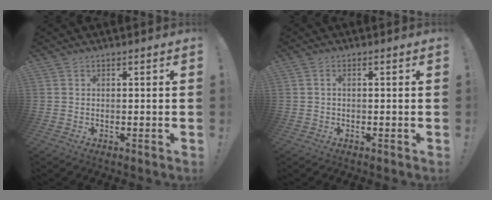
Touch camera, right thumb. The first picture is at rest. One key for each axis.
{"total": 1.0, "fx": -0.4, "fy": 0.1, "fz": 0.9, "tx": -0.019, "ty": 0.002, "tz": -0.008}